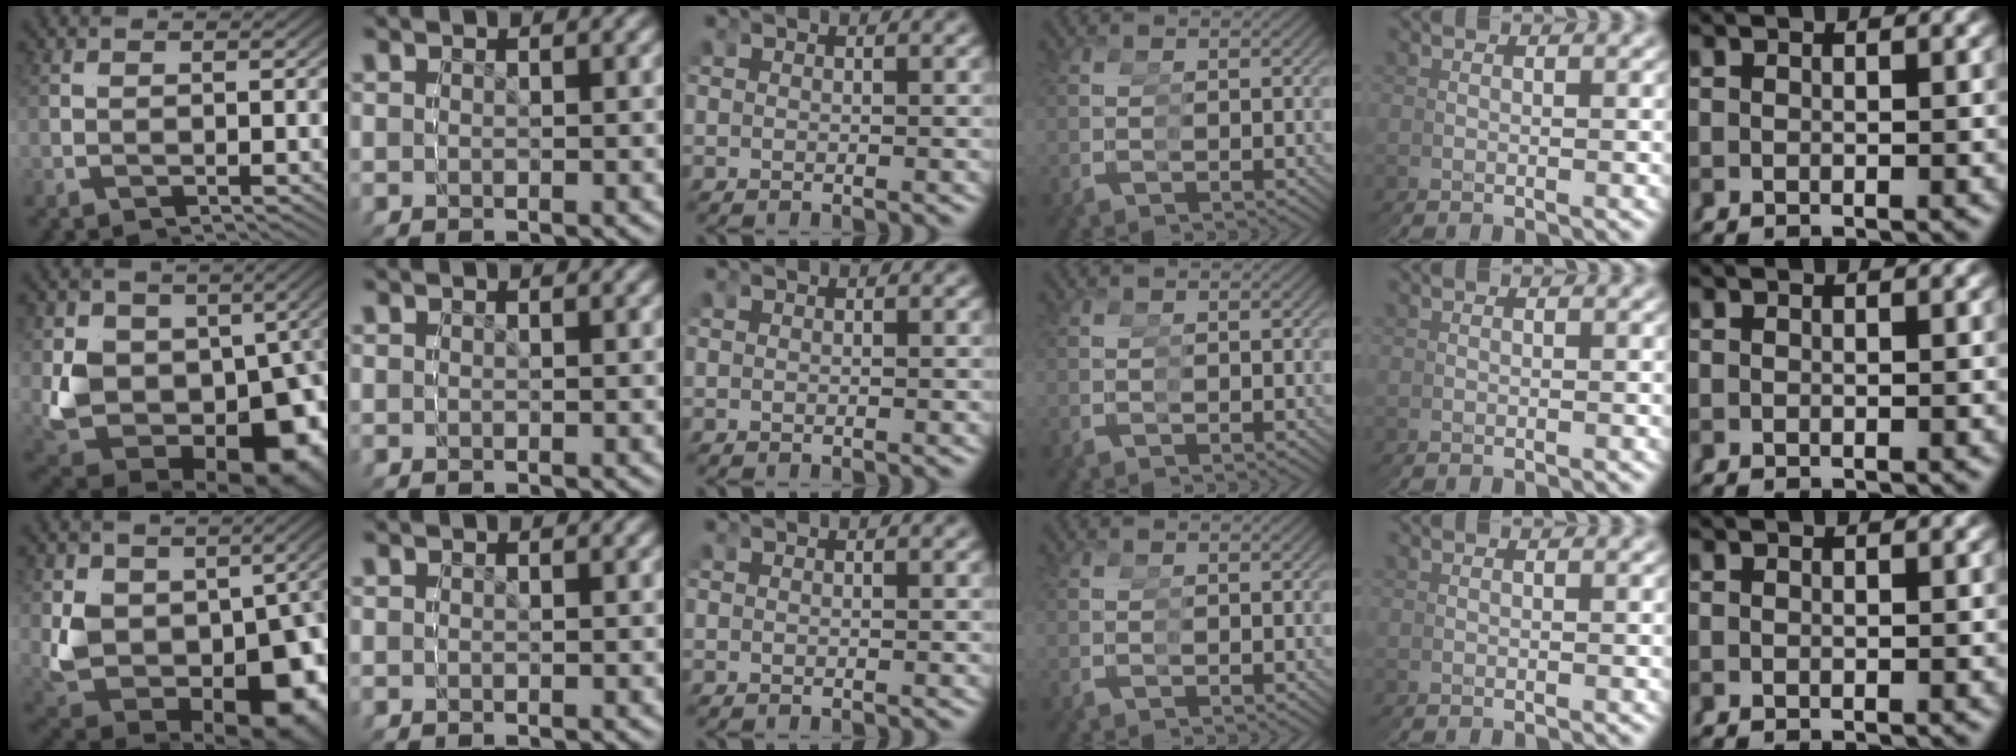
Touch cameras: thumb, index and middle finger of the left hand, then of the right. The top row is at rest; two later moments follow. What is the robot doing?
{"motion": "grasp_and_lifting", "object": "legos"}